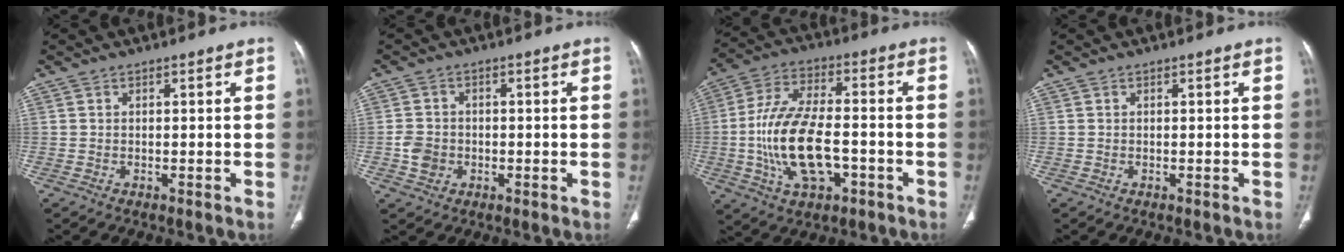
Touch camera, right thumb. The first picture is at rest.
{"total": 4.1, "force": [-0.9, 3.5, 1.9], "torque": [-0.023, 0.008, -0.015]}
{"total": 15.9, "force": [-3.5, 8.1, 13.3], "torque": [-0.259, 0.022, -0.060]}
{"total": 0.0}